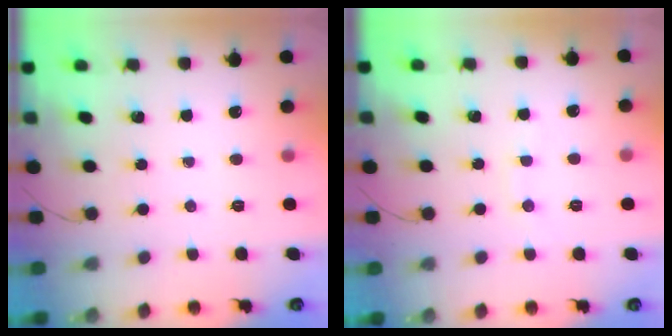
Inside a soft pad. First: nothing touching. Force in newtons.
{"total": 2.7, "press": 2.6, "slide": 0.8}